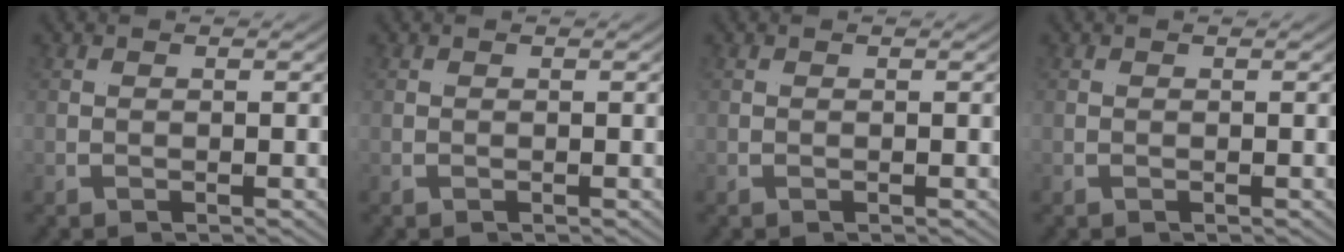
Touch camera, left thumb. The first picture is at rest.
{"total": 0.0}
{"total": 0.0}
{"total": 0.0}